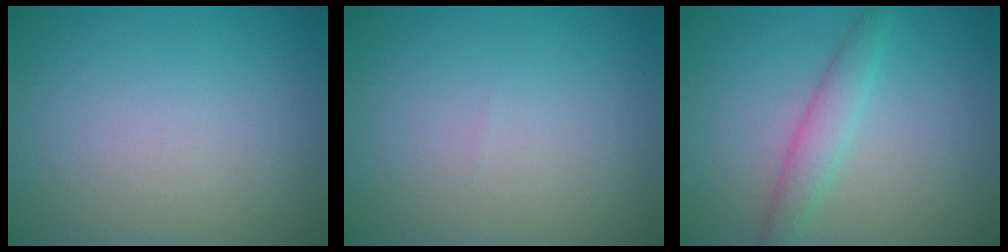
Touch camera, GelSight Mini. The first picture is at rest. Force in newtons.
{"total": 0.0}
{"total": 2.7, "press": 2.7, "slide": 0.0}